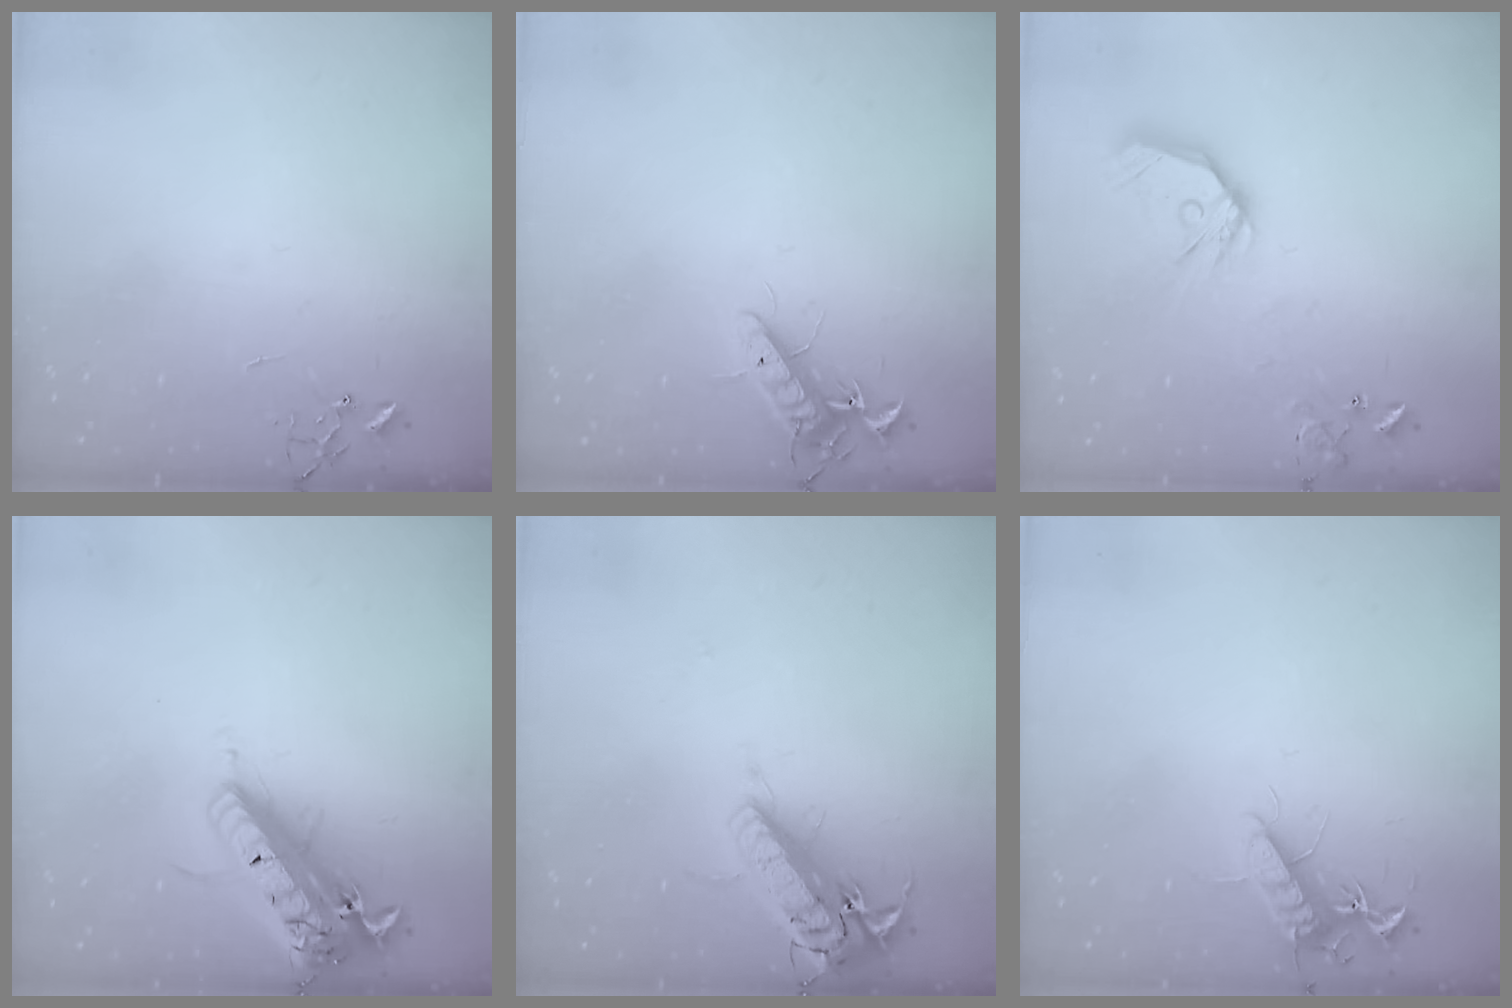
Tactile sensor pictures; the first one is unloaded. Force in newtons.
{"total": 11.3, "press": 11.2, "slide": 1.5}
{"total": 15.3, "press": 15.1, "slide": 2.1}
{"total": 21.3, "press": 20.9, "slide": 4.2}
{"total": 17.6, "press": 17.3, "slide": 3.4}
{"total": 11.3, "press": 11.3, "slide": 0.7}